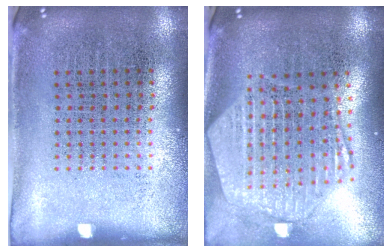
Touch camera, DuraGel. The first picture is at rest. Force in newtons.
{"total": 2.7, "press": 2.2, "slide": 1.6}